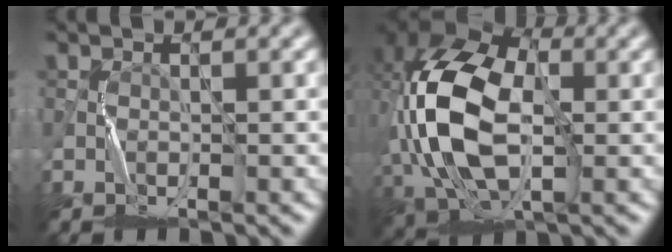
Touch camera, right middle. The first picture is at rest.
{"total": 13.4, "force": [0.2, 7.9, 10.8], "torque": [-0.243, 0.004, -0.001]}